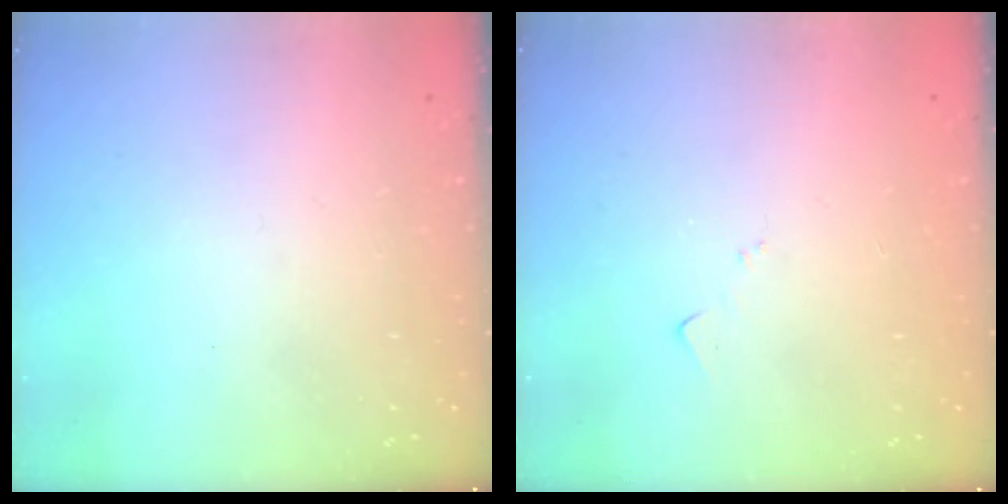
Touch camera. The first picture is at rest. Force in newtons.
{"total": 5.3, "press": 5.3, "slide": 0.6}